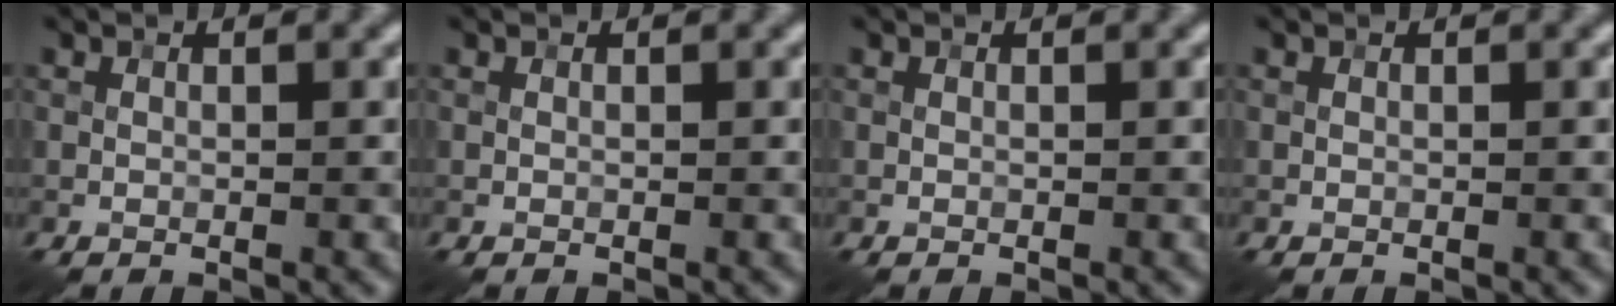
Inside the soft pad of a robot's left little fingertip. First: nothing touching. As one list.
[{"total": 0.0}, {"total": 0.0}, {"total": 0.0}]